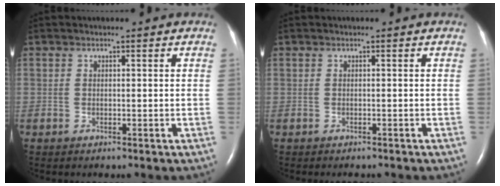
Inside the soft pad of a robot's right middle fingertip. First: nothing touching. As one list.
[{"total": 2.2, "force": [-1.9, 0.7, 0.8], "torque": [-0.016, -0.005, -0.017]}]